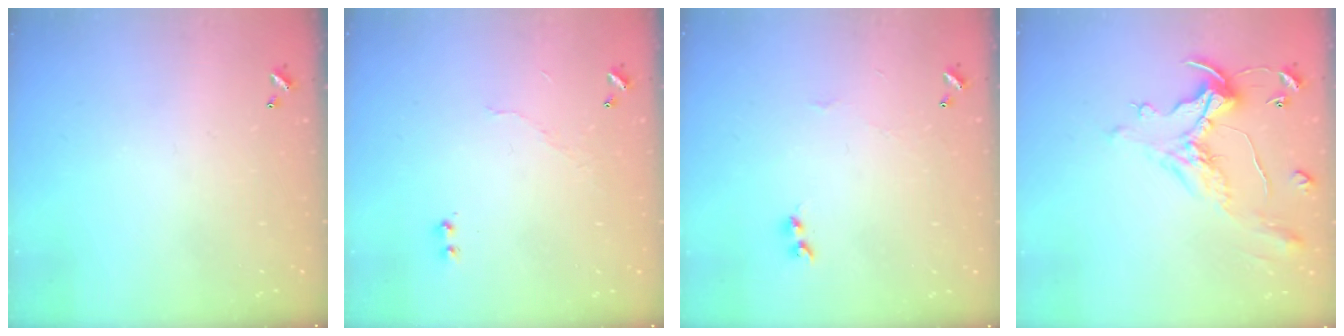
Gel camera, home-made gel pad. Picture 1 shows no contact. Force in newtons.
{"total": 5.6, "press": 5.6, "slide": 0.4}
{"total": 2.1, "press": 2.0, "slide": 0.5}
{"total": 1.7, "press": 1.2, "slide": 1.1}